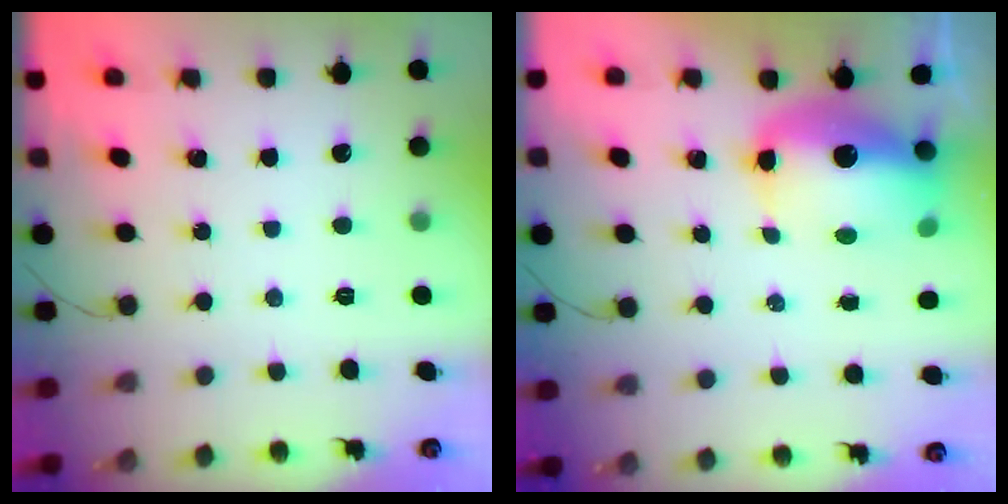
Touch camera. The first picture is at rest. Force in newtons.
{"total": 13.8, "press": 13.4, "slide": 3.2}